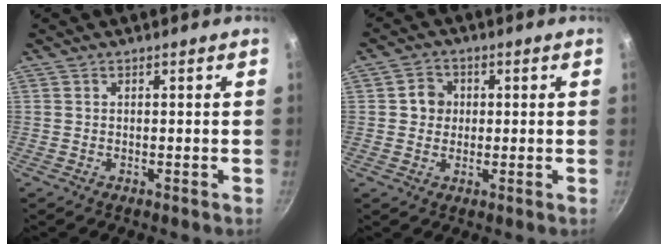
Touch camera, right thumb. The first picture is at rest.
{"total": 4.3, "force": [0.5, 4.0, 1.6], "torque": [0.001, 0.005, 0.001]}